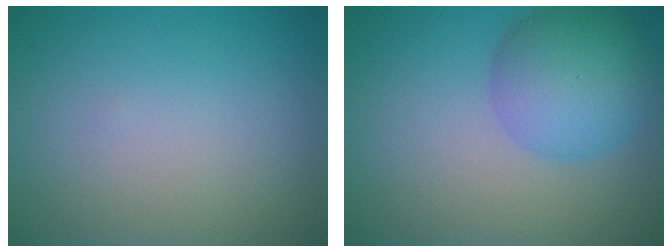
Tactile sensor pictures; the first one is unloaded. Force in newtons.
{"total": 6.2, "press": 6.2, "slide": 0.1}